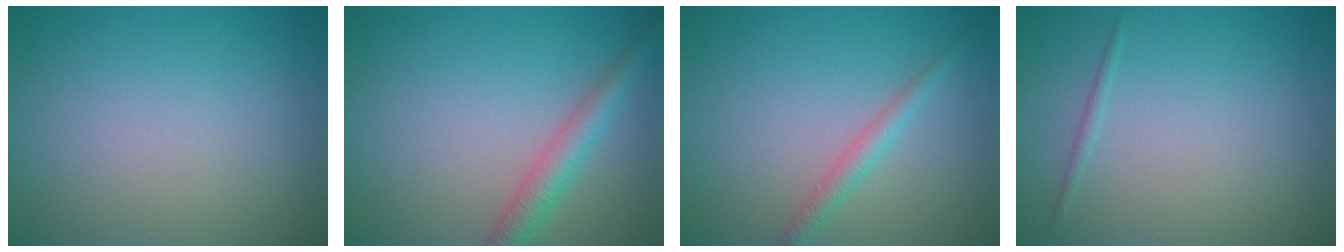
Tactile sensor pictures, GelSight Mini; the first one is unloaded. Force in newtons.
{"total": 3.0, "press": 3.0, "slide": 0.1}
{"total": 1.7, "press": 1.7, "slide": 0.1}
{"total": 0.6, "press": 0.6, "slide": 0.1}